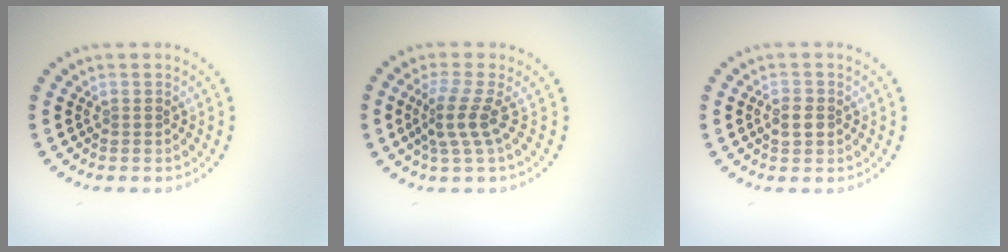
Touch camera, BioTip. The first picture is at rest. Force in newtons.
{"total": 2.9, "press": 2.0, "slide": 2.1}
{"total": 1.6, "press": 1.6, "slide": 0.0}